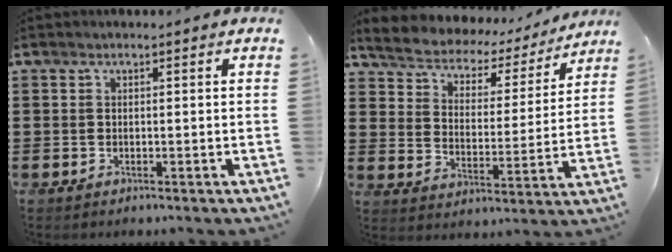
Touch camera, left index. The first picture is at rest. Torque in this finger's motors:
{"motor_torque": [0.95, -1.19, 0.36, 0.09]}